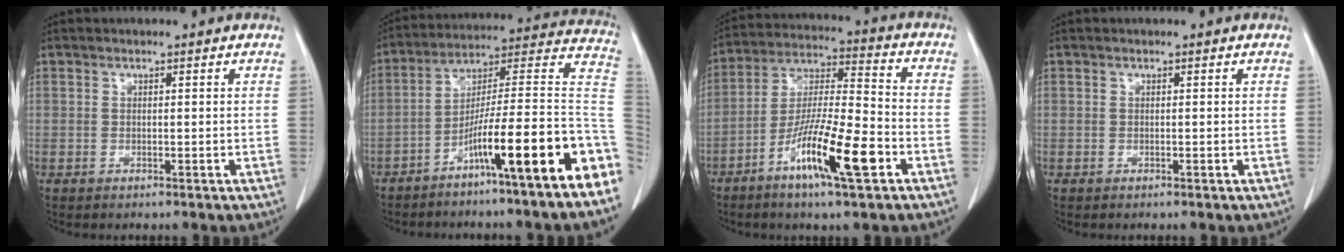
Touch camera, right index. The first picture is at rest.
{"total": 18.9, "force": [-9.6, -0.2, 16.3], "torque": [-0.184, 0.031, -0.165]}
{"total": 14.5, "force": [-6.9, 1.4, 12.7], "torque": [-0.234, -0.009, -0.123]}
{"total": 0.0}